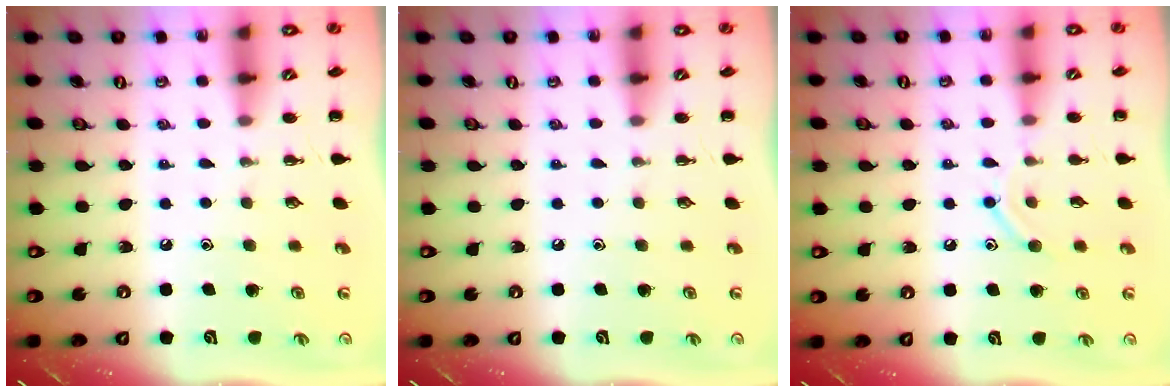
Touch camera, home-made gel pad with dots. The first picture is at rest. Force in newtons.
{"total": 0.0}
{"total": 8.5, "press": 8.4, "slide": 1.4}